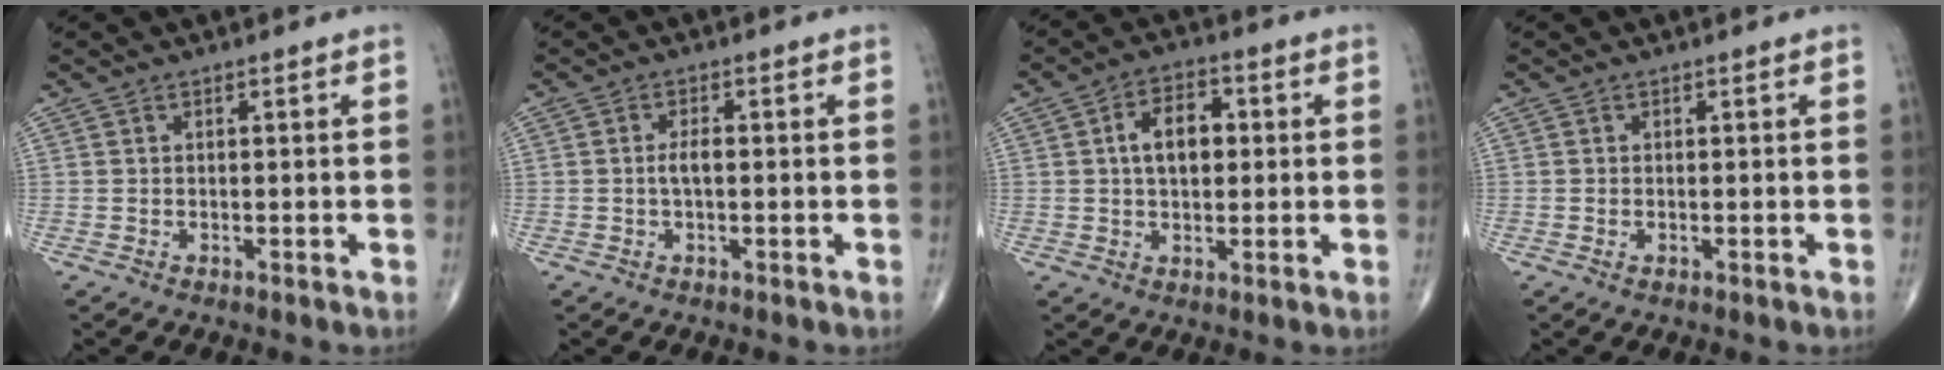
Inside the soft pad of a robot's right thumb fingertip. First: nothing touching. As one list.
[{"total": 2.3, "force": [-0.2, 0.9, 2.1], "torque": [-0.042, 0.006, -0.006]}, {"total": 8.1, "force": [1.1, 5.0, 6.3], "torque": [-0.088, 0.015, 0.013]}, {"total": 0.6, "force": [-0.2, 0.3, 0.5], "torque": [-0.012, 0.003, -0.002]}]